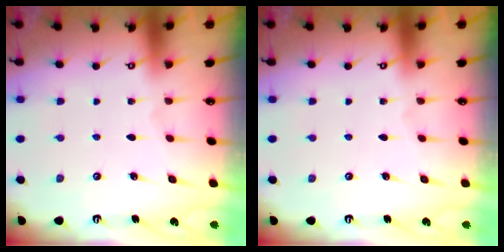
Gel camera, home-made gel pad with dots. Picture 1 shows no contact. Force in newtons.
{"total": 0.0}